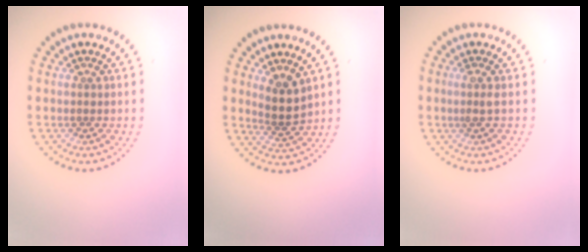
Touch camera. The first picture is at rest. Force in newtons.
{"total": 2.7, "press": 2.2, "slide": 1.5}
{"total": 1.2, "press": 1.0, "slide": 0.7}